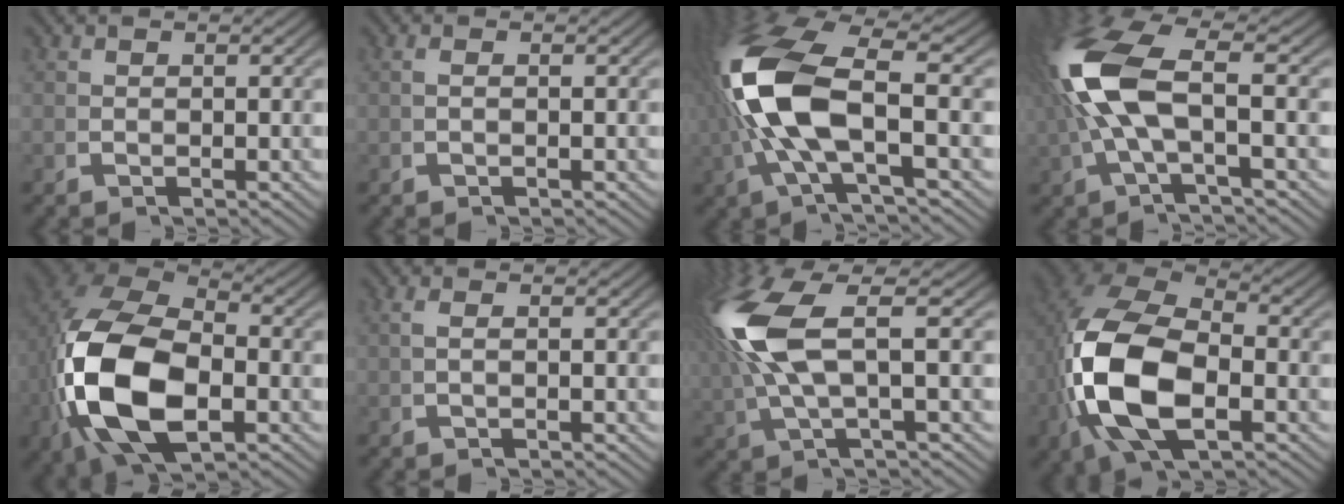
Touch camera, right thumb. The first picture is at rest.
{"total": 0.5, "force": [-0.2, -0.1, 0.5], "torque": [-0.012, 0.005, -0.003]}
{"total": 11.8, "force": [0.1, 5.2, 10.6], "torque": [-0.240, -0.009, 0.012]}
{"total": 9.4, "force": [0.8, 3.9, 8.5], "torque": [-0.195, 0.001, 0.020]}
{"total": 17.0, "force": [-1.4, 10.9, 13.0], "torque": [-0.322, -0.055, 0.007]}
{"total": 0.7, "force": [0.0, -0.2, 0.7], "torque": [-0.018, 0.006, 0.002]}
{"total": 9.8, "force": [1.7, 4.4, 8.6], "torque": [-0.193, 0.003, 0.035]}
{"total": 14.9, "force": [-1.0, 9.3, 11.6], "torque": [-0.290, -0.044, 0.003]}